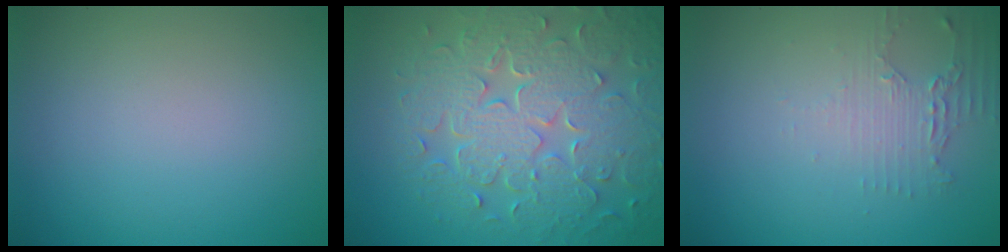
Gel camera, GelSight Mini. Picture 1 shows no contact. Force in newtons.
{"total": 8.7, "press": 6.3, "slide": 6.0}
{"total": 2.2, "press": 1.8, "slide": 1.2}